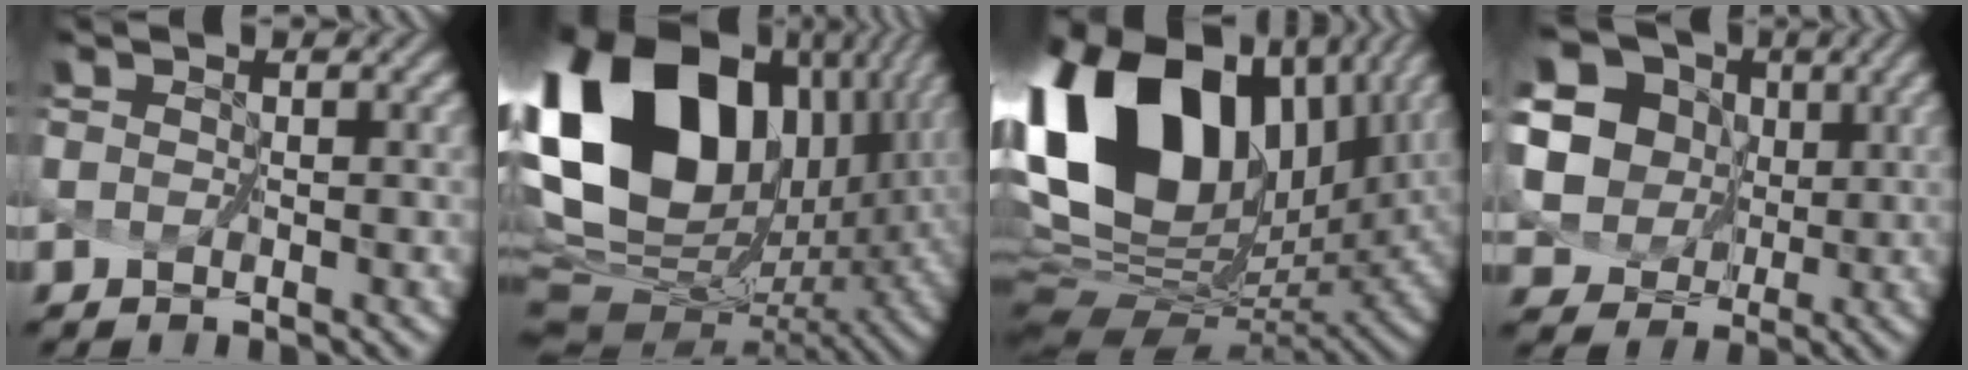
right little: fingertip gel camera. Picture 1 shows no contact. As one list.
[{"total": 19.7, "force": [6.1, 13.5, 12.9], "torque": [-0.274, -0.006, 0.142]}, {"total": 18.3, "force": [6.7, 11.8, 12.3], "torque": [-0.247, 0.024, 0.131]}, {"total": 16.1, "force": [6.3, 14.0, 5.0], "torque": [-0.155, 0.030, 0.096]}]